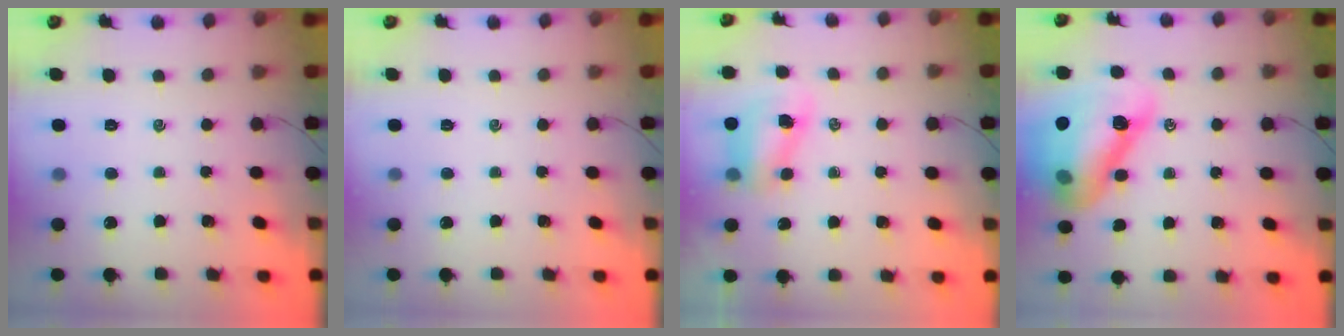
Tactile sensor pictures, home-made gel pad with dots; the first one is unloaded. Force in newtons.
{"total": 0.0}
{"total": 7.5, "press": 7.4, "slide": 1.0}
{"total": 19.3, "press": 18.5, "slide": 5.4}